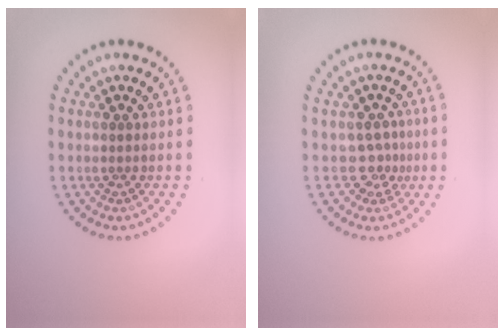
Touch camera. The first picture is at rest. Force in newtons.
{"total": 2.2, "press": 1.4, "slide": 1.7}